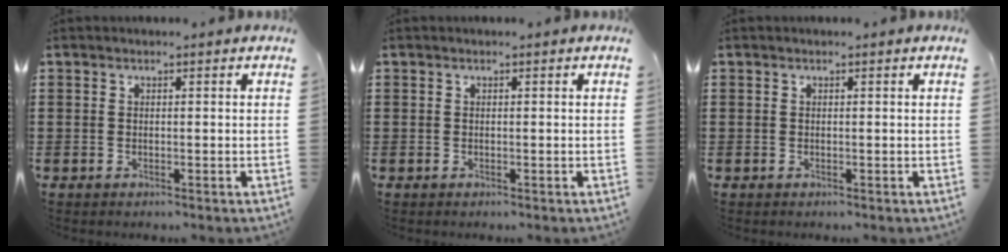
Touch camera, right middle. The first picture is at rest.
{"total": 0.0}
{"total": 0.0}